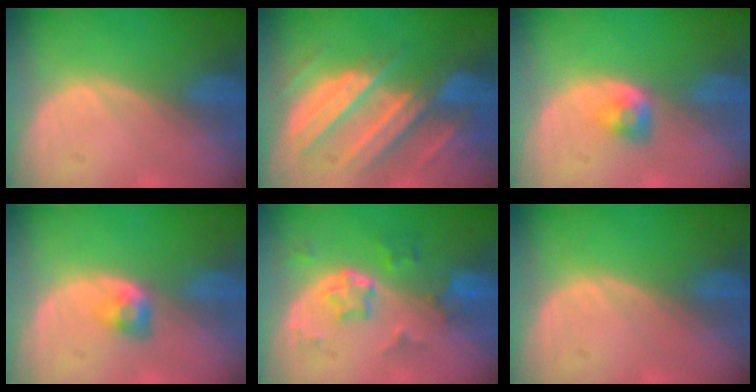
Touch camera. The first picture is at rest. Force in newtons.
{"total": 10.4, "press": 9.1, "slide": 4.9}
{"total": 2.8, "press": 2.5, "slide": 1.3}
{"total": 2.8, "press": 2.4, "slide": 1.4}
{"total": 5.8, "press": 5.2, "slide": 2.5}
{"total": 0.0}